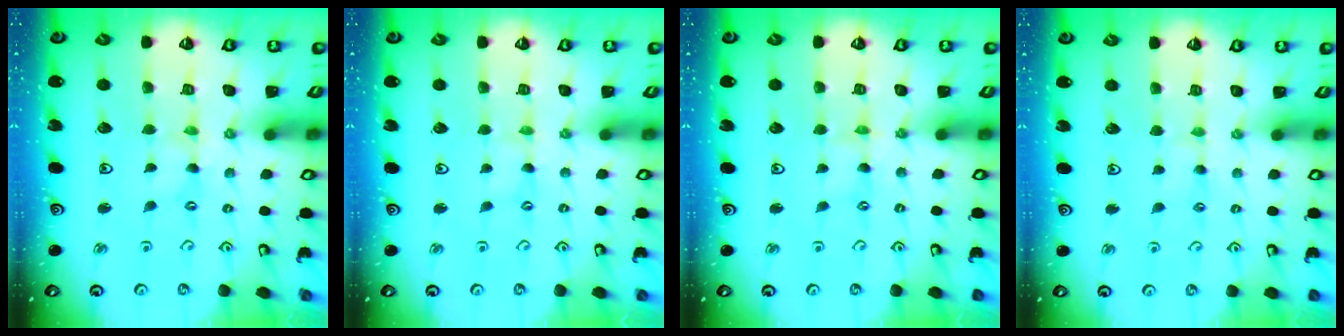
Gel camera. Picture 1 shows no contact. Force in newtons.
{"total": 0.0}
{"total": 0.0}
{"total": 2.3, "press": 2.3, "slide": 0.4}